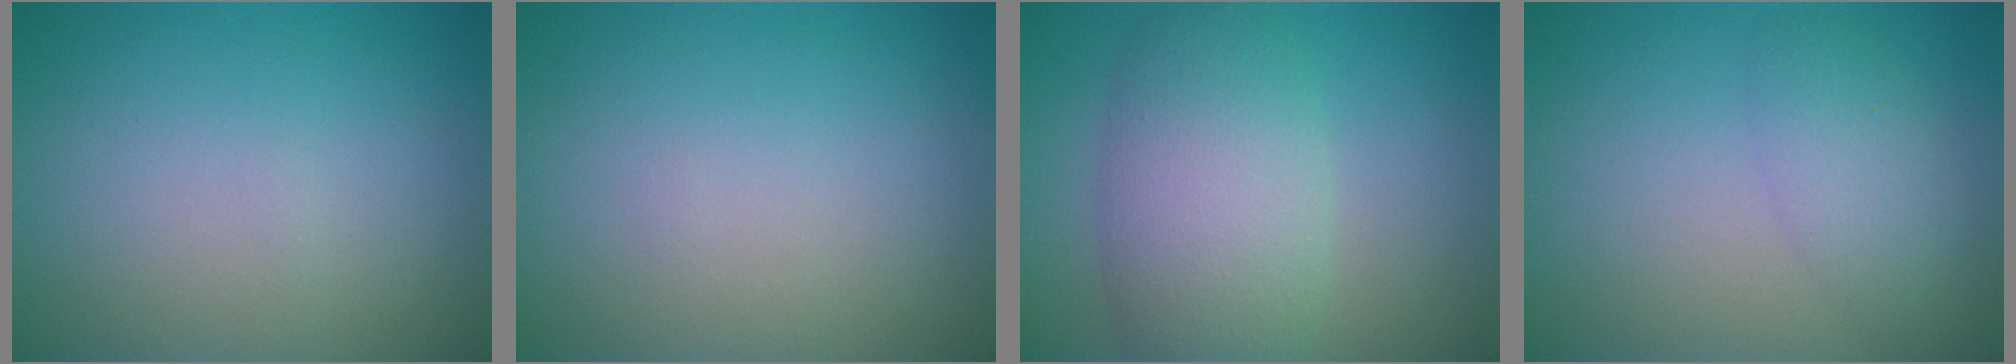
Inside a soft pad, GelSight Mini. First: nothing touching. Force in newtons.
{"total": 0.0}
{"total": 6.9, "press": 6.9, "slide": 0.2}
{"total": 2.8, "press": 2.8, "slide": 0.2}